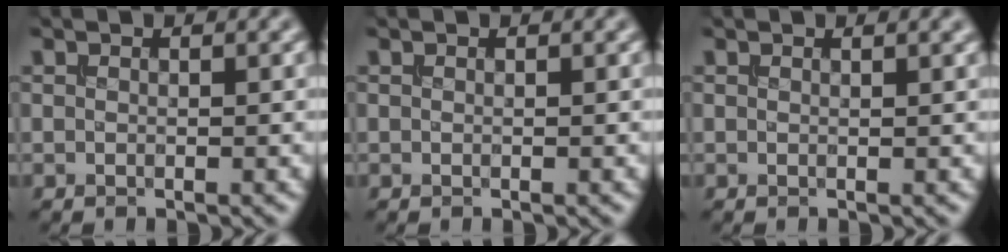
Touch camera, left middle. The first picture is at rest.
{"total": 0.0}
{"total": 1.1, "force": [0.8, 0.4, 0.7], "torque": [-0.007, 0.001, 0.004]}